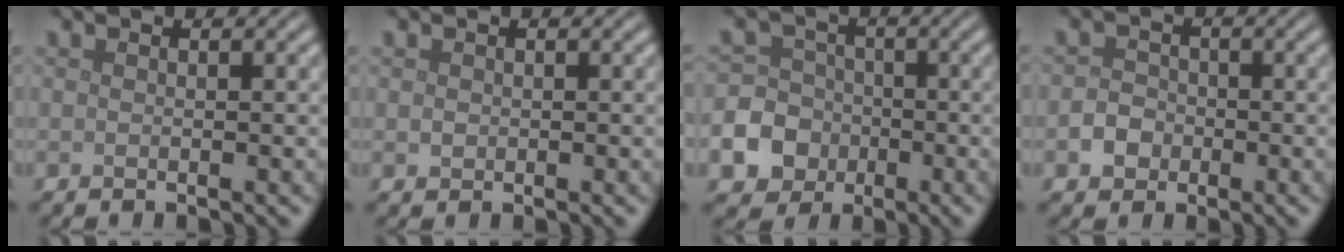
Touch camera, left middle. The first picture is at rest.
{"total": 0.6, "force": [0.1, 0.6, 0.2], "torque": [-0.001, -0.002, 0.002]}
{"total": 11.2, "force": [-4.3, 10.0, 2.5], "torque": [-0.075, -0.032, -0.095]}
{"total": 2.3, "force": [-0.8, 1.9, 0.9], "torque": [-0.005, 0.001, -0.022]}